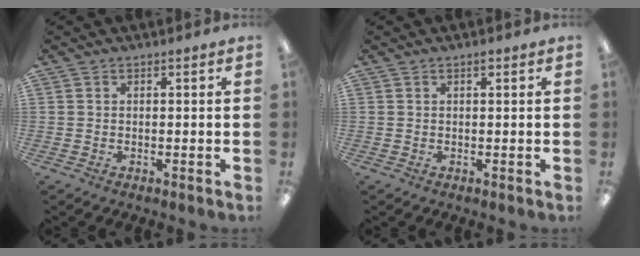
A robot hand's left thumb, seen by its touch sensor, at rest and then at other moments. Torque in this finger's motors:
{"motor_torque": [-0.02, -0.01, 0.40, 0.18, 0.00]}